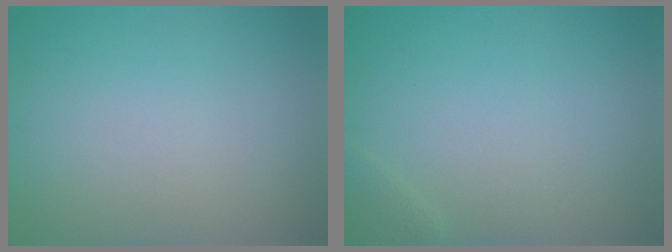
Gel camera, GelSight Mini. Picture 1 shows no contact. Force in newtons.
{"total": 0.8, "press": 0.8, "slide": 0.1}